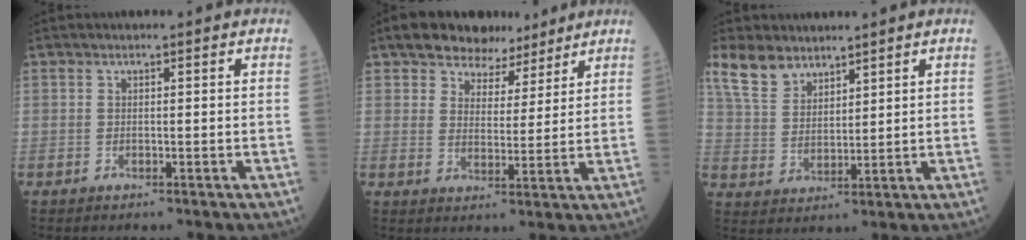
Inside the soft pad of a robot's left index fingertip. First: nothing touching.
{"total": 7.6, "force": [6.0, 4.3, 1.9], "torque": [-0.026, 0.018, 0.097]}
{"total": 6.8, "force": [5.5, 3.2, 2.4], "torque": [-0.060, 0.014, 0.121]}